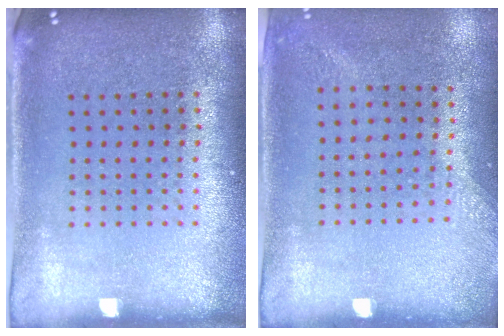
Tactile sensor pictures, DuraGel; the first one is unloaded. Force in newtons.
{"total": 1.4, "press": 1.1, "slide": 0.9}